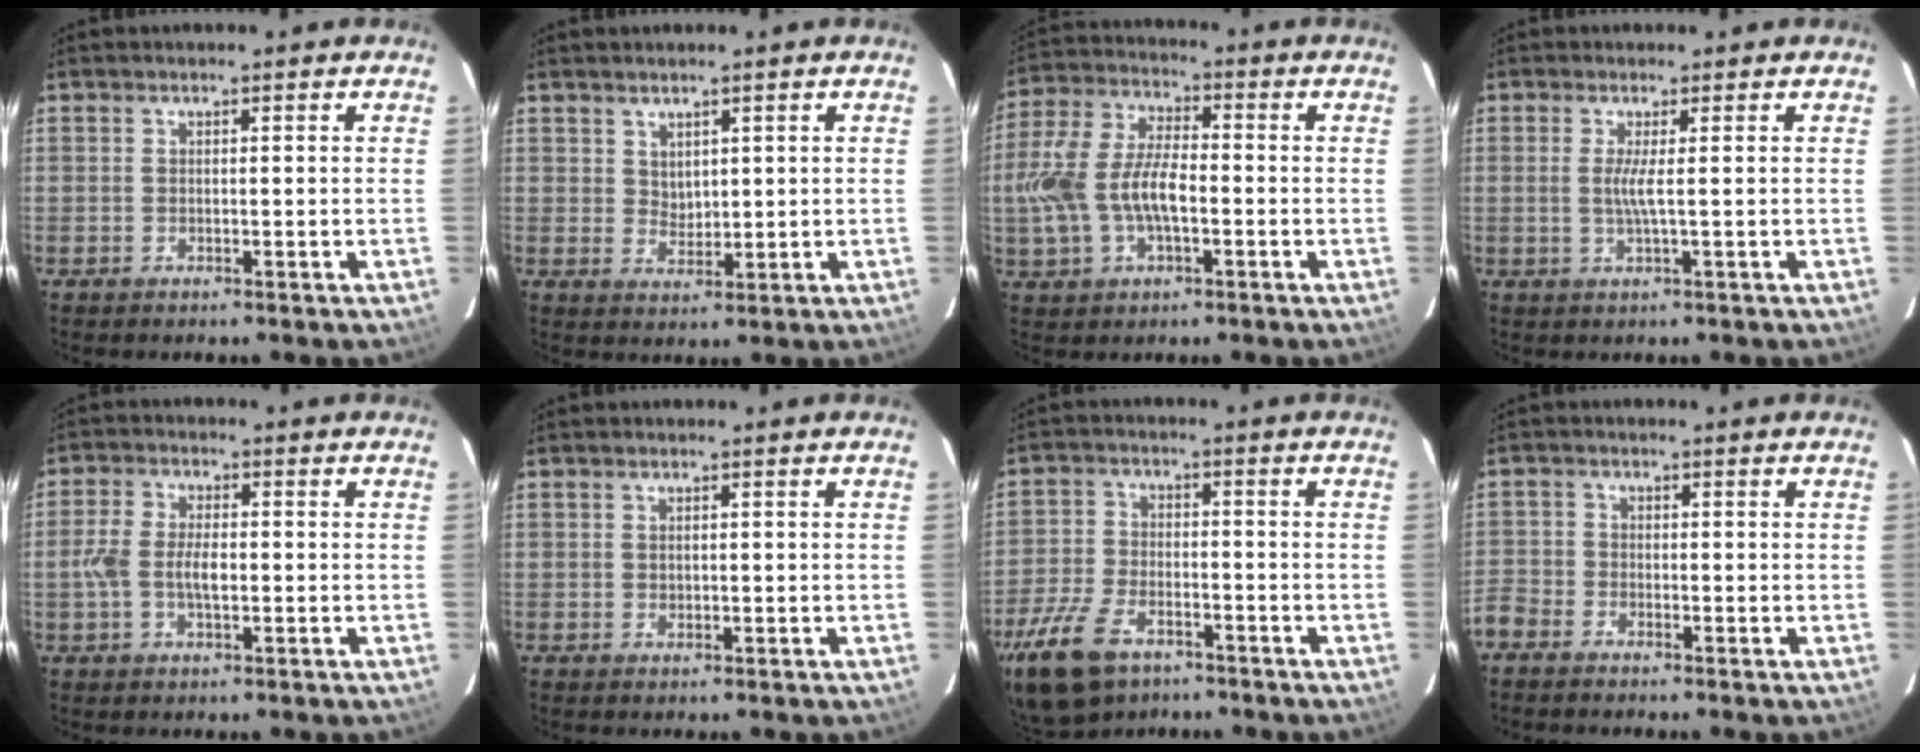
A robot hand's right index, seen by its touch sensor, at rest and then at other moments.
{"total": 2.7, "force": [1.7, 1.8, 1.0], "torque": [-0.011, 0.000, 0.035]}
{"total": 13.5, "force": [-2.2, 7.0, 11.4], "torque": [-0.246, 0.010, -0.040]}
{"total": 2.5, "force": [0.2, -0.6, 2.4], "torque": [-0.046, -0.006, 0.001]}
{"total": 6.2, "force": [-1.0, 2.9, 5.3], "torque": [-0.112, 0.006, -0.021]}
{"total": 1.2, "force": [0.2, 0.9, 0.7], "torque": [-0.011, 0.003, 0.005]}
{"total": 14.2, "force": [-8.9, 7.8, 7.9], "torque": [-0.202, -0.018, -0.168]}
{"total": 5.0, "force": [-3.5, 3.4, 0.9], "torque": [-0.038, 0.000, -0.080]}